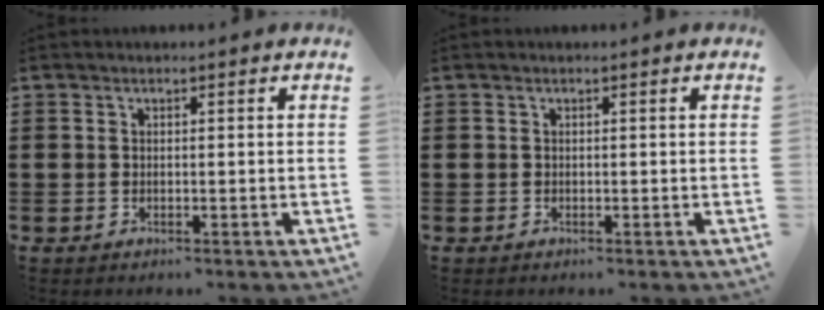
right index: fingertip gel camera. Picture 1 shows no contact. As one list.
[{"total": 0.0}]